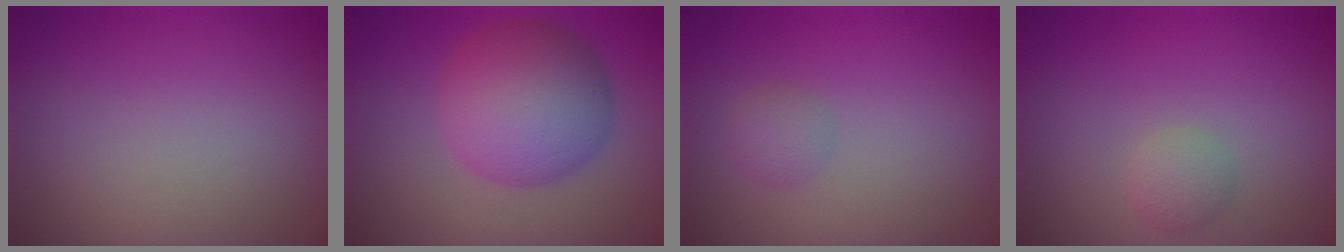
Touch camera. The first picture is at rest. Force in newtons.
{"total": 8.0, "press": 8.0, "slide": 0.1}
{"total": 1.4, "press": 1.4, "slide": 0.0}
{"total": 1.4, "press": 1.4, "slide": 0.1}